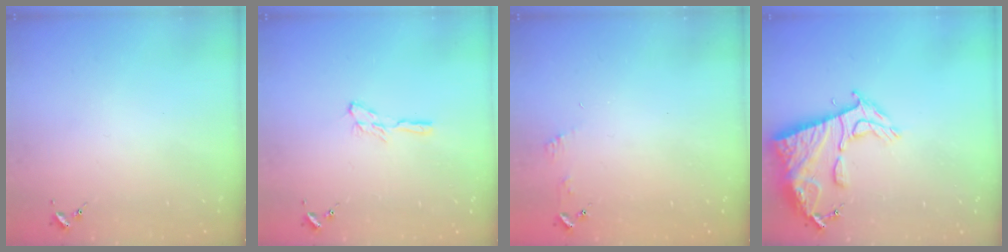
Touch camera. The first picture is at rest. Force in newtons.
{"total": 6.9, "press": 6.8, "slide": 0.7}
{"total": 3.8, "press": 3.8, "slide": 0.4}
{"total": 15.3, "press": 15.3, "slide": 1.4}